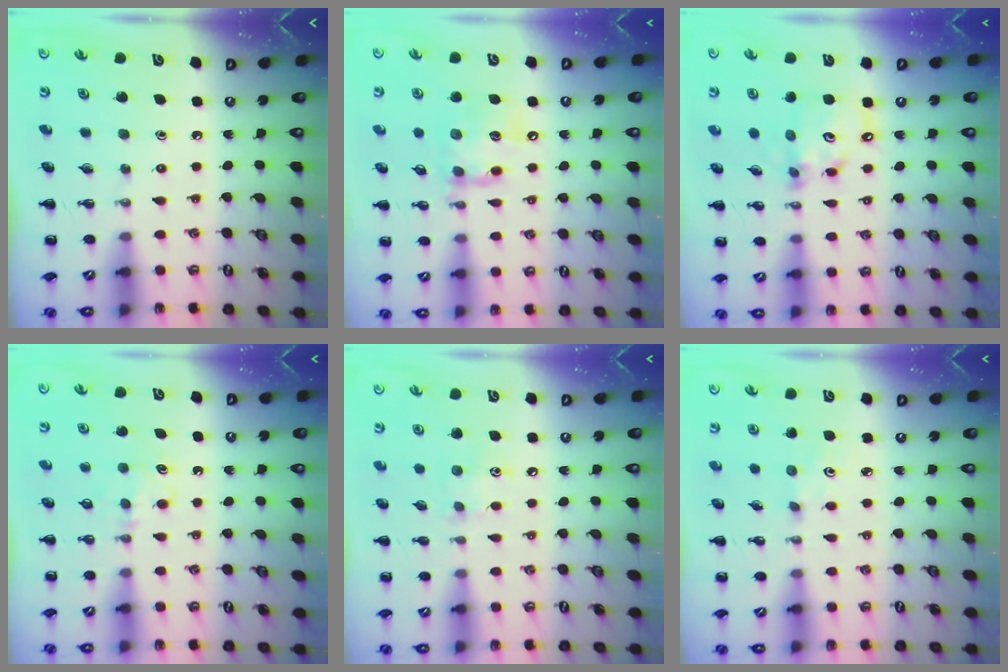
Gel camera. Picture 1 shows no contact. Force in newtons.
{"total": 12.9, "press": 12.8, "slide": 1.6}
{"total": 10.3, "press": 10.1, "slide": 2.2}
{"total": 5.0, "press": 4.8, "slide": 1.4}
{"total": 6.4, "press": 6.2, "slide": 1.6}
{"total": 1.5, "press": 1.4, "slide": 0.5}